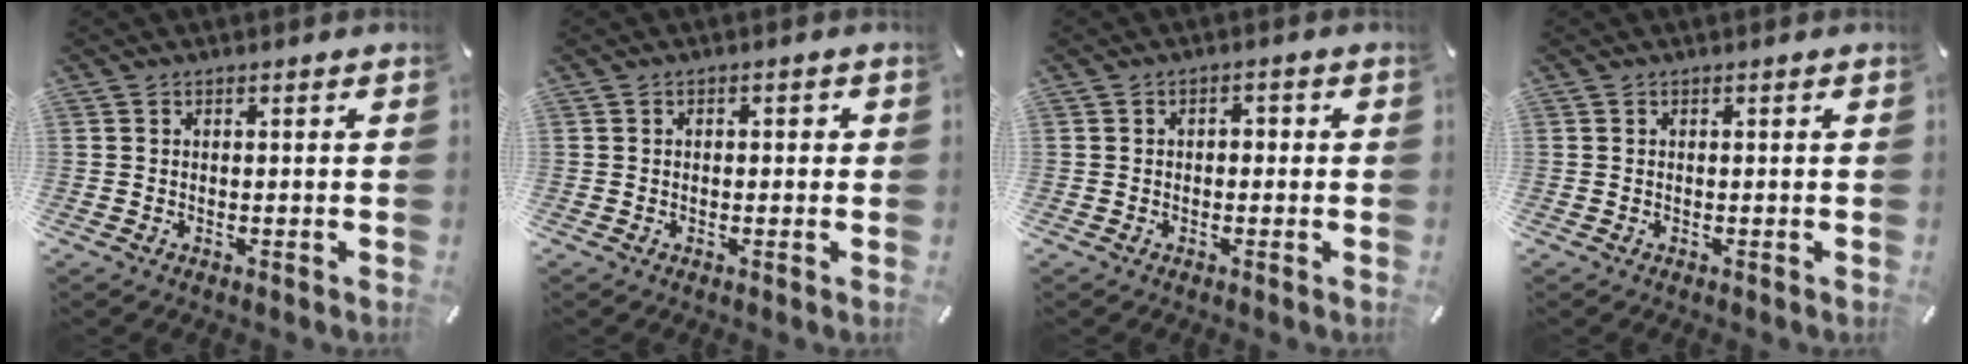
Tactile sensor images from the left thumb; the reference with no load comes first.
{"total": 1.1, "force": [-0.2, 0.8, 0.7], "torque": [-0.014, 0.006, -0.007]}
{"total": 1.6, "force": [-0.7, 1.1, 0.9], "torque": [-0.018, 0.009, -0.018]}
{"total": 0.0}